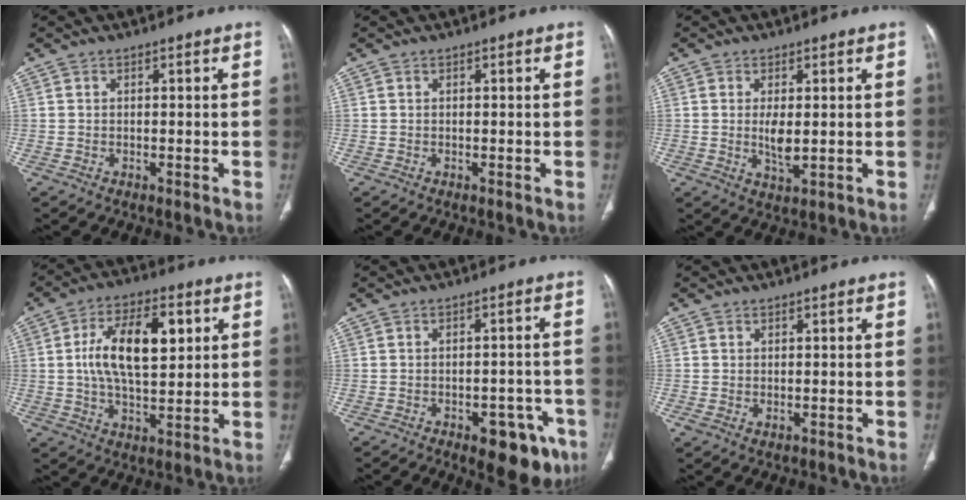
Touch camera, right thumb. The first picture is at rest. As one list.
[{"total": 0.0}, {"total": 4.2, "force": [0.2, 1.5, 3.9], "torque": [-0.077, -0.014, 0.009]}, {"total": 14.6, "force": [3.1, 7.1, 12.4], "torque": [-0.200, 0.002, 0.053]}, {"total": 10.8, "force": [-5.8, 5.4, 7.4], "torque": [-0.057, 0.029, -0.067]}, {"total": 1.5, "force": [-0.1, 1.1, 1.0], "torque": [-0.019, -0.003, 0.001]}]